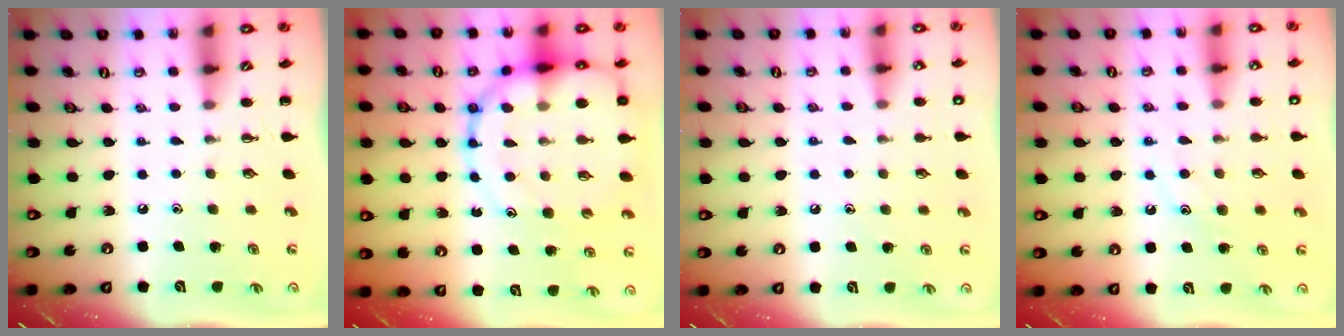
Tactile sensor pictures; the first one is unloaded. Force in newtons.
{"total": 20.8, "press": 20.4, "slide": 4.1}
{"total": 6.9, "press": 6.6, "slide": 1.9}
{"total": 9.5, "press": 9.5, "slide": 1.3}